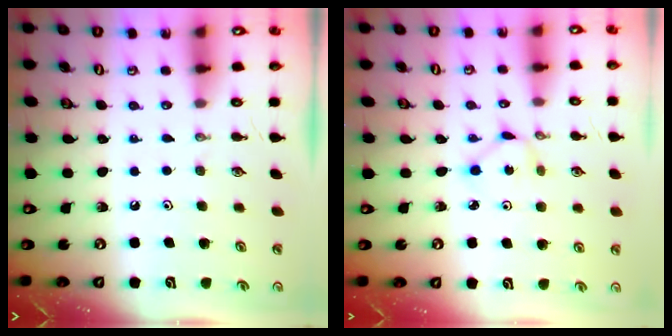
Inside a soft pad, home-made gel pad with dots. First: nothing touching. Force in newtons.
{"total": 1.6, "press": 1.6, "slide": 0.2}